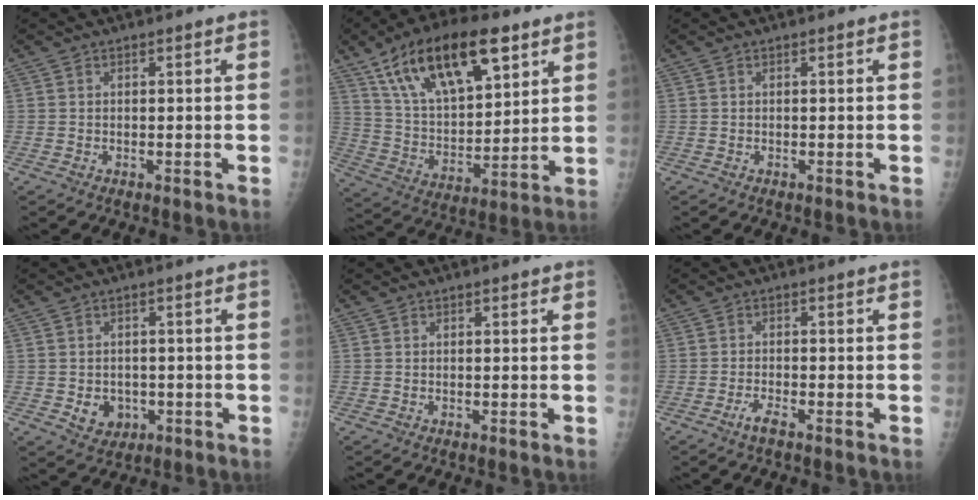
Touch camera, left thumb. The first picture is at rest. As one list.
[{"total": 22.6, "force": [12.5, 10.0, 15.9], "torque": [-0.245, -0.033, 0.225]}, {"total": 0.0}, {"total": 4.8, "force": [-1.0, 4.0, 2.3], "torque": [-0.017, 0.002, -0.003]}, {"total": 0.8, "force": [0.5, 0.6, 0.3], "torque": [0.003, -0.002, 0.004]}, {"total": 2.3, "force": [-1.6, 0.4, 1.6], "torque": [-0.041, 0.004, -0.035]}]